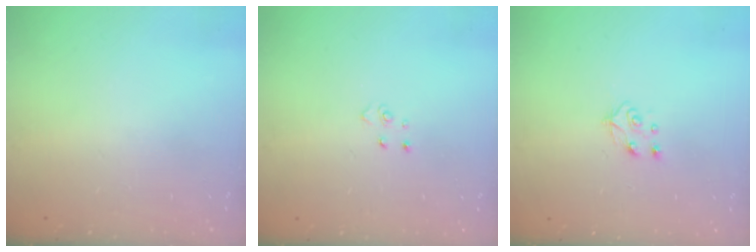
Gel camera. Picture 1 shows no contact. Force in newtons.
{"total": 2.6, "press": 2.6, "slide": 0.3}
{"total": 5.6, "press": 5.6, "slide": 0.5}